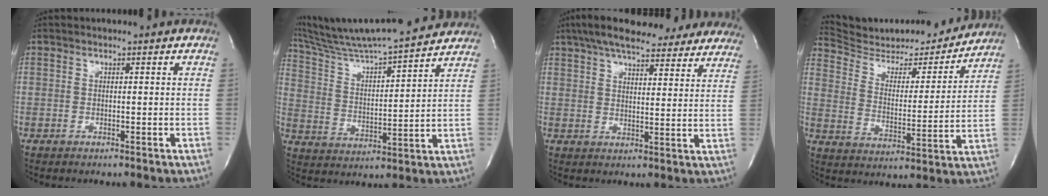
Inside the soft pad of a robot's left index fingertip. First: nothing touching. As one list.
[{"total": 23.1, "force": [20.9, 1.5, 9.6], "torque": [-0.169, 0.012, 0.316]}, {"total": 25.3, "force": [21.1, 6.5, 12.3], "torque": [-0.199, 0.026, 0.260]}, {"total": 20.0, "force": [19.0, 3.5, 5.2], "torque": [-0.077, -0.019, 0.277]}]